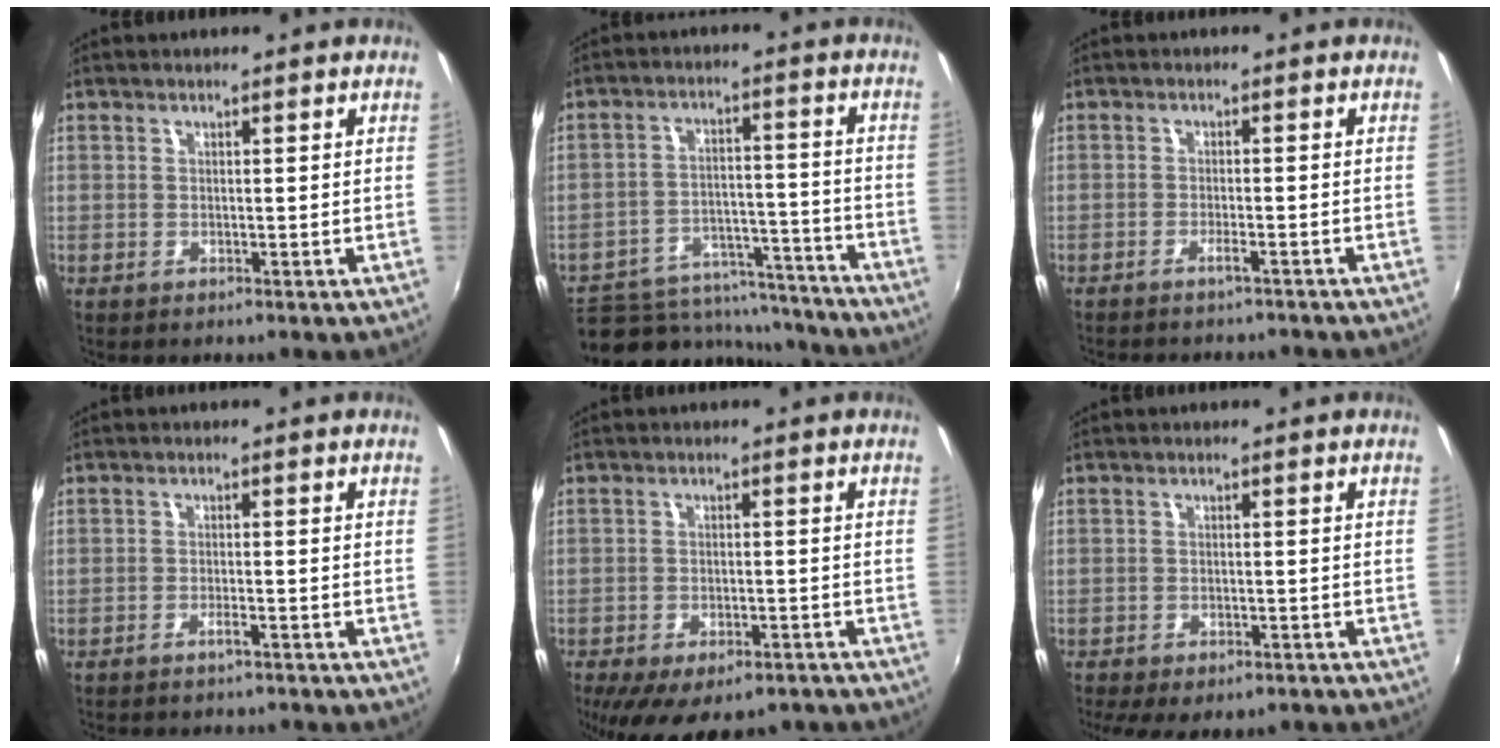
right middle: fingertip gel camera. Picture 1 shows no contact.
{"total": 15.0, "force": [-12.5, 7.3, 4.3], "torque": [-0.090, 0.026, -0.159]}
{"total": 3.7, "force": [-3.4, 0.5, 1.3], "torque": [-0.038, -0.008, -0.054]}
{"total": 5.3, "force": [-4.9, 1.0, 1.8], "torque": [-0.050, -0.011, -0.072]}
{"total": 15.5, "force": [-11.3, 6.4, 8.3], "torque": [-0.170, -0.040, -0.153]}
{"total": 10.0, "force": [-8.0, 3.5, 5.0], "torque": [-0.111, -0.035, -0.112]}